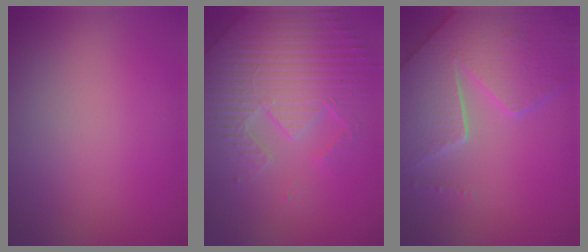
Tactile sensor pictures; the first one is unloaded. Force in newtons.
{"total": 5.3, "press": 5.1, "slide": 1.5}
{"total": 8.4, "press": 6.0, "slide": 5.8}